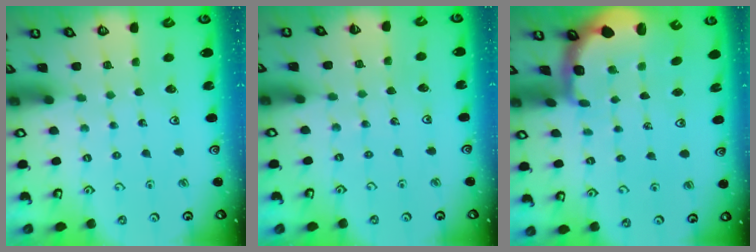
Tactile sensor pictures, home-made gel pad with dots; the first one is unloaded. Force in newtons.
{"total": 2.1, "press": 2.1, "slide": 0.4}
{"total": 2.1, "press": 1.9, "slide": 0.8}